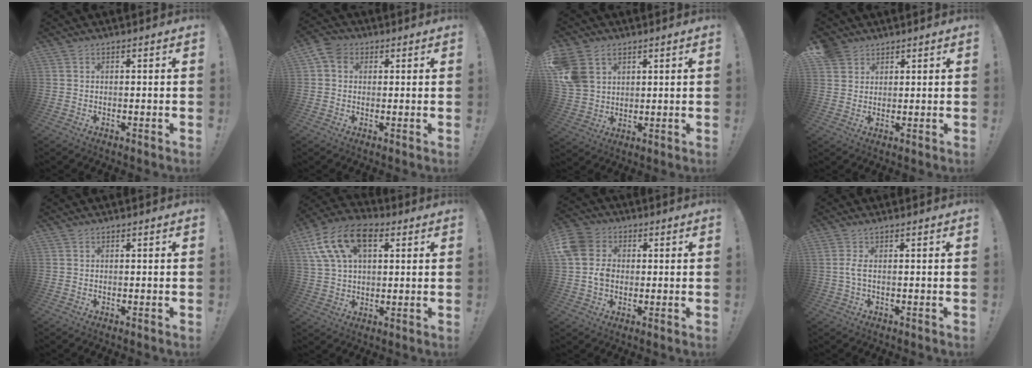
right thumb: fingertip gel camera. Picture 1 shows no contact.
{"total": 4.8, "force": [1.6, 3.8, 2.3], "torque": [-0.040, 0.000, 0.033]}
{"total": 10.2, "force": [4.7, 7.7, 4.7], "torque": [-0.096, -0.014, 0.098]}
{"total": 4.0, "force": [2.8, 2.8, 0.6], "torque": [-0.011, -0.015, 0.053]}
{"total": 0.0}
{"total": 16.7, "force": [6.7, 10.3, 11.3], "torque": [-0.204, -0.016, 0.122]}
{"total": 9.5, "force": [0.0, 8.2, 4.7], "torque": [-0.086, 0.005, 0.002]}
{"total": 3.0, "force": [0.3, 0.1, 3.0], "torque": [-0.061, -0.004, 0.002]}